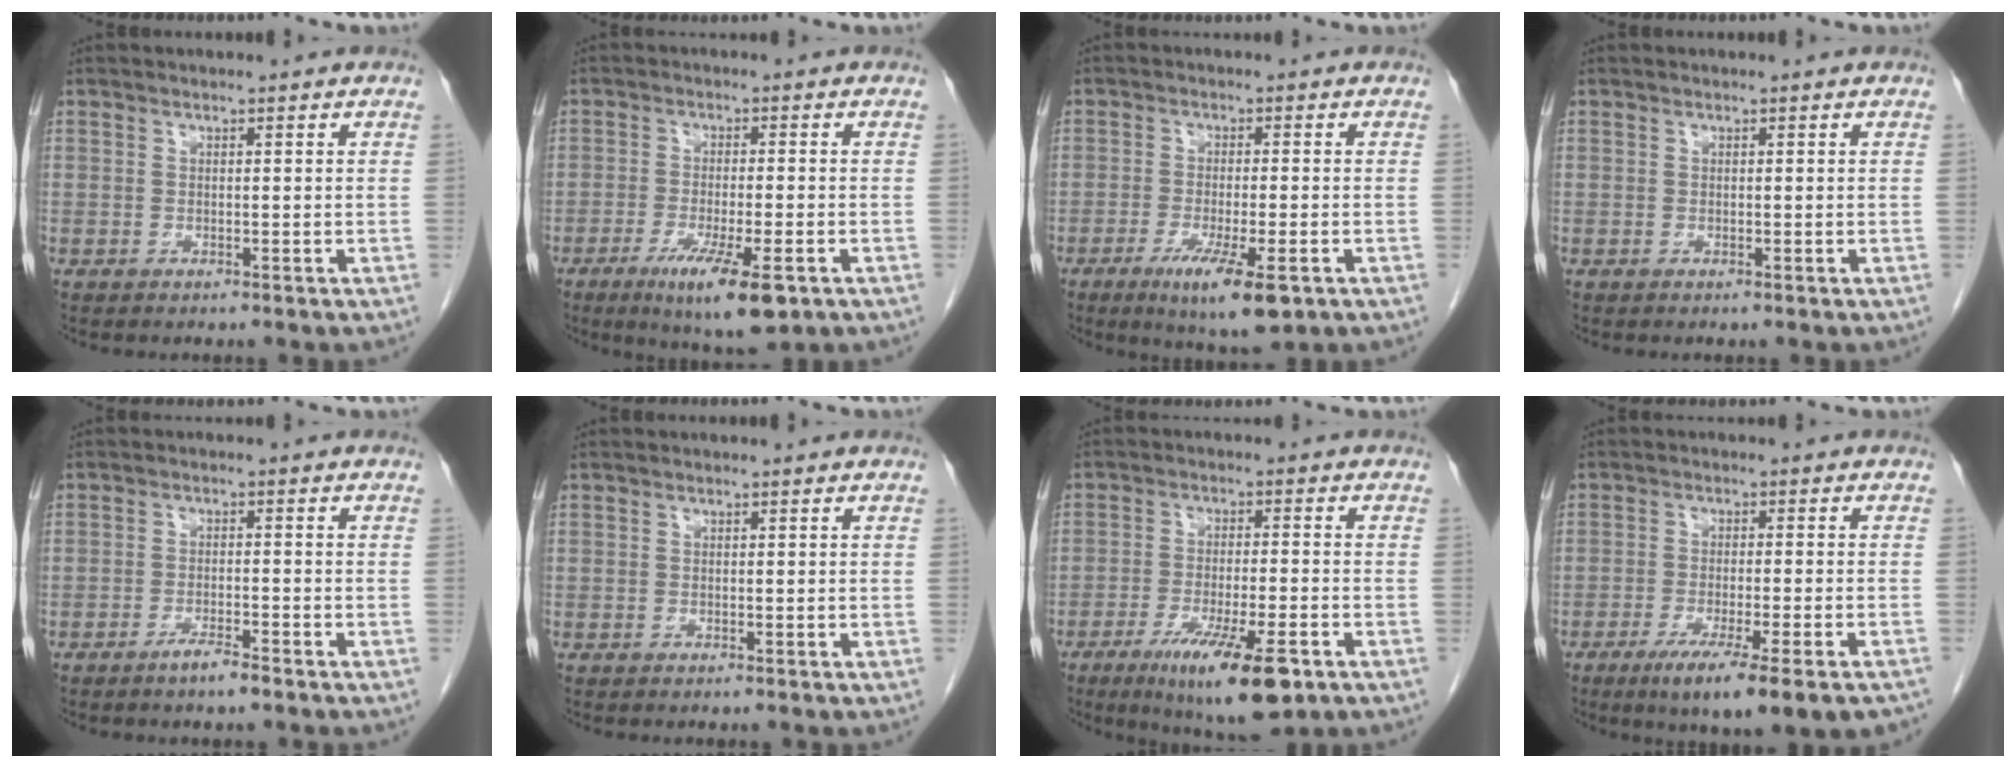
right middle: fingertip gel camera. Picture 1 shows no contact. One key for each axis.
{"total": 9.5, "fx": -5.1, "fy": 1.3, "fz": 7.9, "tx": -0.133, "ty": -0.025, "tz": -0.076}
{"total": 8.4, "fx": -4.4, "fy": 1.1, "fz": 7.1, "tx": -0.121, "ty": -0.023, "tz": -0.066}
{"total": 0.0}
{"total": 2.9, "fx": -2.2, "fy": 0.1, "fz": 1.8, "tx": -0.039, "ty": -0.004, "tz": -0.039}
{"total": 0.0}
{"total": 12.4, "fx": -6.9, "fy": 1.9, "fz": 10.1, "tx": -0.163, "ty": -0.028, "tz": -0.105}
{"total": 13.7, "fx": -9.8, "fy": 1.3, "fz": 9.6, "tx": -0.111, "ty": -0.028, "tz": -0.144}